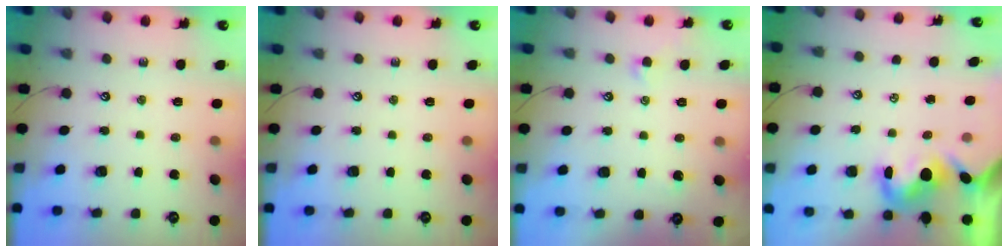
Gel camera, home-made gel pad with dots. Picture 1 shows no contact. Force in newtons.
{"total": 0.0}
{"total": 1.0, "press": 0.9, "slide": 0.6}
{"total": 3.0, "press": 2.8, "slide": 1.0}